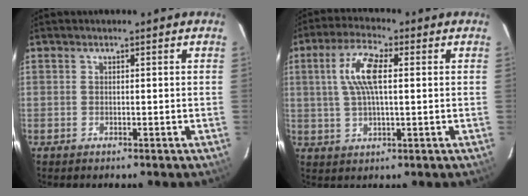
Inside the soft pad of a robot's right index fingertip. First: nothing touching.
{"total": 8.5, "force": [1.6, 2.9, 7.8], "torque": [-0.158, 0.015, 0.031]}